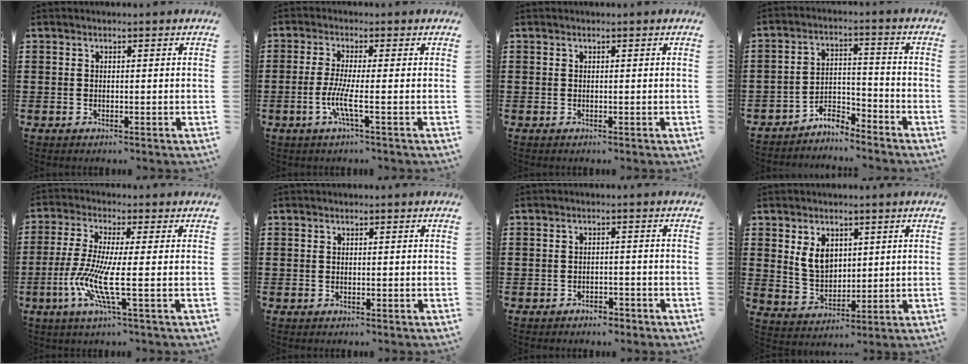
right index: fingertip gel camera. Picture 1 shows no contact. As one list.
[{"total": 5.0, "force": [-1.5, 0.1, 4.8], "torque": [-0.106, -0.014, -0.034]}, {"total": 0.0}, {"total": 5.0, "force": [-4.8, 0.9, 1.0], "torque": [-0.022, 0.008, -0.096]}, {"total": 8.8, "force": [-2.4, 0.7, 8.5], "torque": [-0.194, -0.025, -0.053]}, {"total": 0.0}, {"total": 1.9, "force": [-1.9, 0.3, 0.1], "torque": [-0.010, 0.000, -0.040]}, {"total": 5.5, "force": [2.0, 3.7, 3.4], "torque": [-0.079, 0.010, 0.038]}]